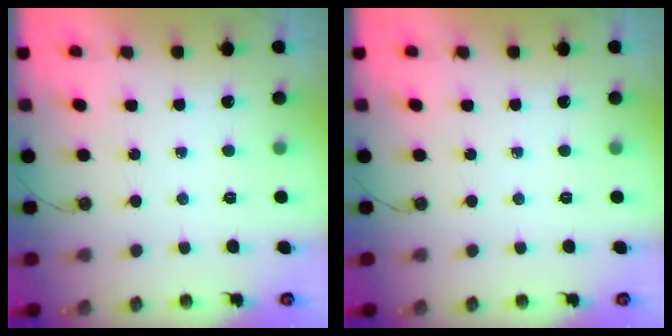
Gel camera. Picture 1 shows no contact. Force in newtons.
{"total": 0.0}